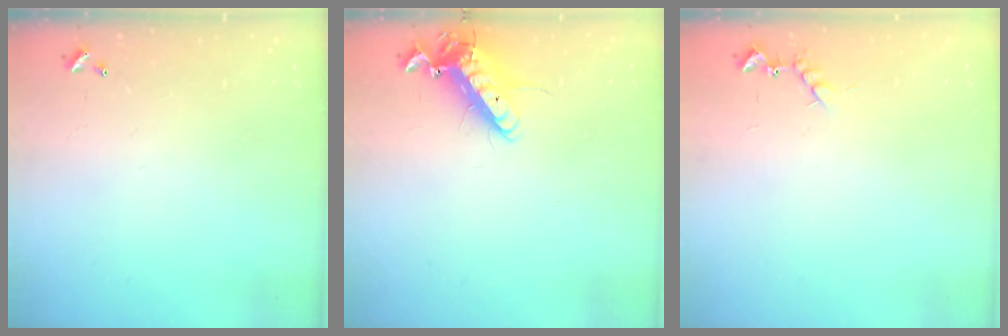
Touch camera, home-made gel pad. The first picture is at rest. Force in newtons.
{"total": 13.1, "press": 13.0, "slide": 2.3}
{"total": 6.0, "press": 6.0, "slide": 0.6}